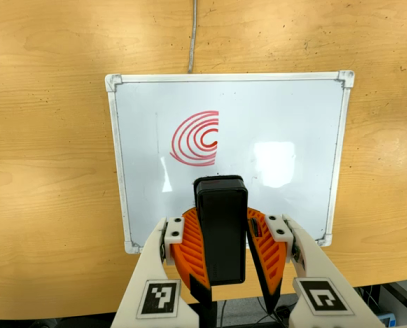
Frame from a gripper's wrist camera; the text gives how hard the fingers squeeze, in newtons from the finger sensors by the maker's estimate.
{"total": 11.5, "left": 10.9, "right": 12.2}